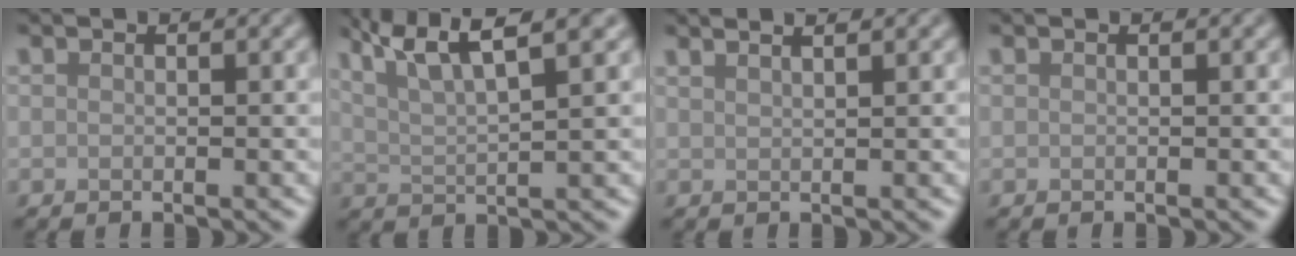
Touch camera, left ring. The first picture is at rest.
{"total": 8.0, "force": [5.1, 1.9, 5.9], "torque": [-0.094, 0.030, 0.066]}
{"total": 3.5, "force": [2.5, 1.3, 2.0], "torque": [-0.002, 0.019, 0.000]}
{"total": 0.0}